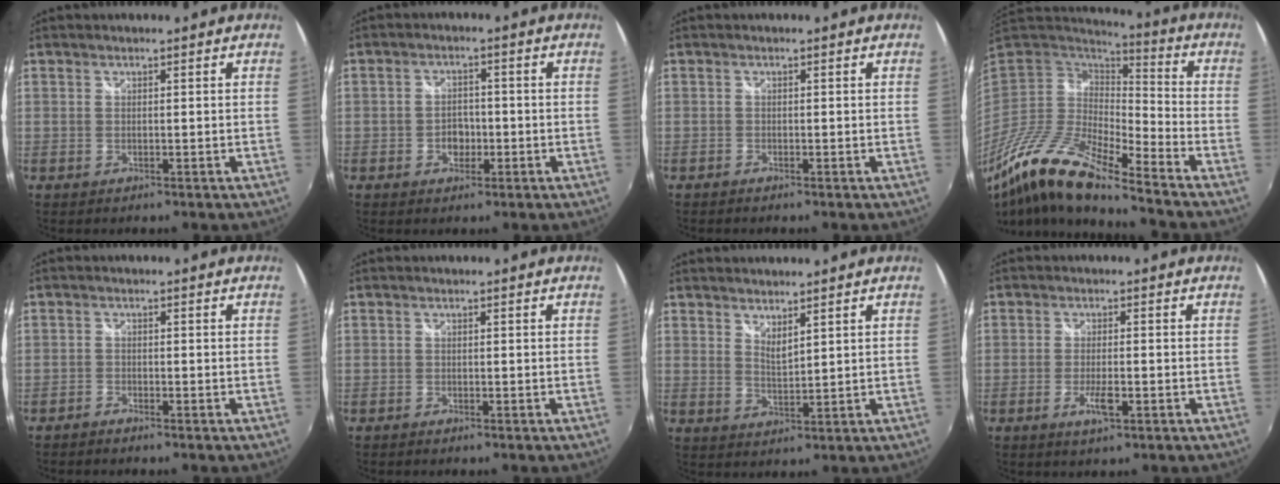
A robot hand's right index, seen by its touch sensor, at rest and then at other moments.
{"total": 3.5, "force": [-1.3, 2.7, 1.8], "torque": [-0.032, 0.007, -0.018]}
{"total": 0.6, "force": [-0.5, 0.1, 0.1], "torque": [-0.005, -0.004, -0.013]}
{"total": 16.9, "force": [-12.6, 2.4, 11.0], "torque": [-0.209, -0.028, -0.255]}
{"total": 1.4, "force": [-1.3, 0.2, 0.1], "torque": [-0.015, -0.003, -0.029]}
{"total": 0.6, "force": [-0.5, 0.2, 0.1], "torque": [-0.005, -0.004, -0.012]}
{"total": 3.1, "force": [2.6, 0.5, 1.5], "torque": [-0.026, -0.004, 0.045]}
{"total": 3.7, "force": [-1.6, 0.9, 3.3], "torque": [-0.070, -0.006, -0.029]}